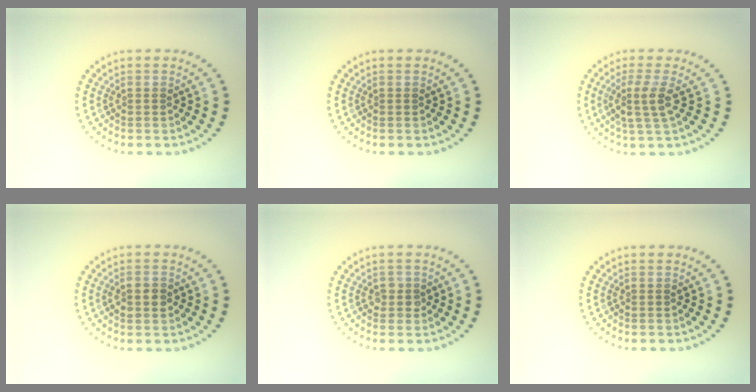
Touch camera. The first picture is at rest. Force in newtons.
{"total": 0.0}
{"total": 2.7, "press": 2.2, "slide": 1.5}
{"total": 1.5, "press": 1.4, "slide": 0.3}
{"total": 1.3, "press": 1.2, "slide": 0.6}
{"total": 0.0}